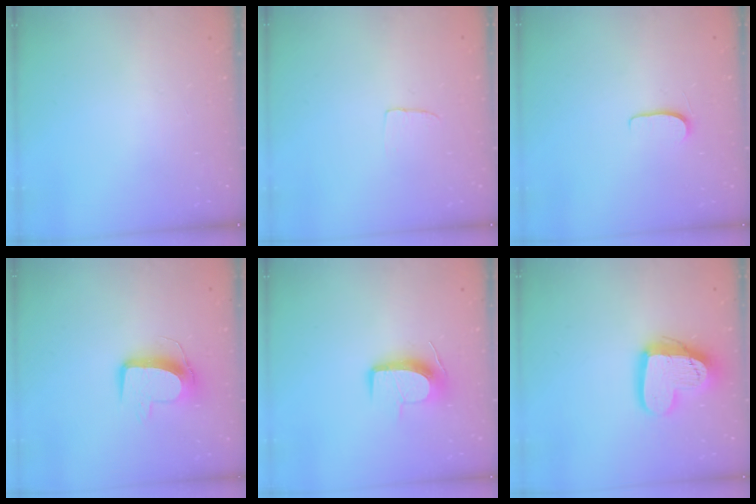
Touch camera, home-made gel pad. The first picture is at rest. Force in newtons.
{"total": 2.4, "press": 2.4, "slide": 0.1}
{"total": 5.0, "press": 5.0, "slide": 0.5}
{"total": 11.0, "press": 10.9, "slide": 0.7}
{"total": 10.9, "press": 10.9, "slide": 0.2}
{"total": 16.7, "press": 16.6, "slide": 1.4}